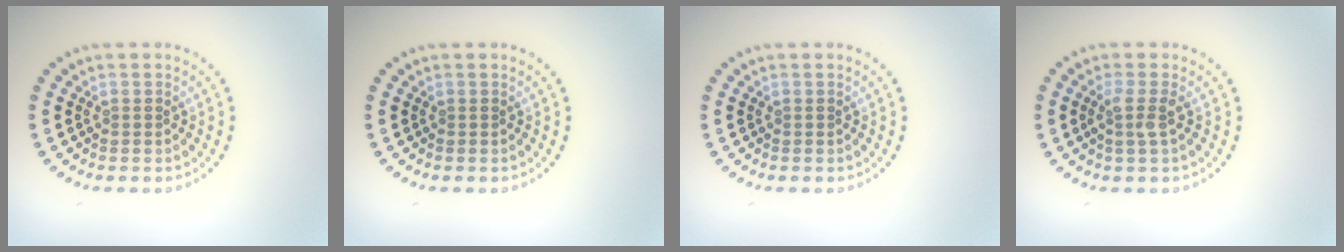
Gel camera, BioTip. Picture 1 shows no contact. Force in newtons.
{"total": 0.0}
{"total": 0.0}
{"total": 1.7, "press": 1.2, "slide": 1.2}